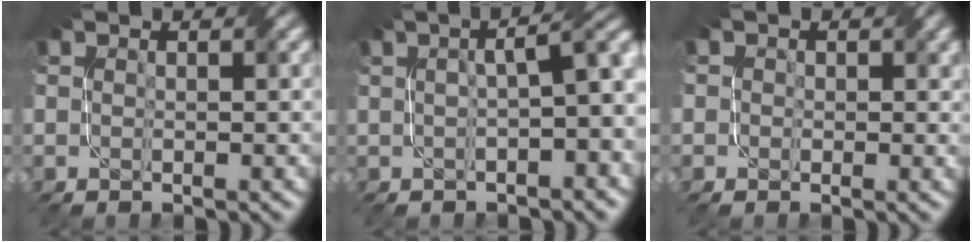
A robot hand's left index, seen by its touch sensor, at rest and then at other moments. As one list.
[{"total": 5.9, "force": [0.5, 1.7, 5.7], "torque": [-0.054, 0.023, 0.011]}, {"total": 1.5, "force": [0.5, 1.4, 0.4], "torque": [-0.003, -0.001, 0.006]}]